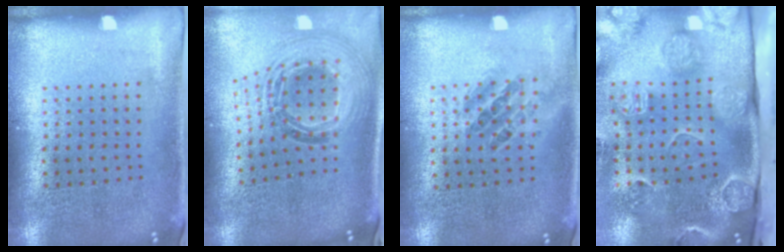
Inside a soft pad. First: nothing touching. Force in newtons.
{"total": 1.6, "press": 1.4, "slide": 0.8}
{"total": 0.9, "press": 0.7, "slide": 0.4}
{"total": 4.7, "press": 3.4, "slide": 3.3}